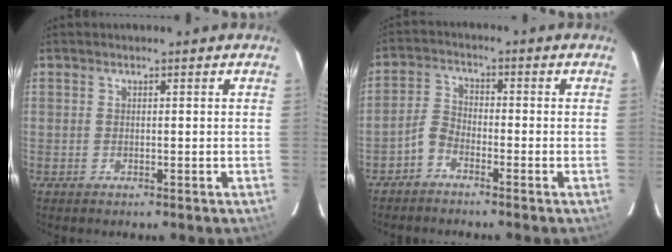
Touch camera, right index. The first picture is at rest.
{"total": 3.4, "force": [-2.5, 1.6, 1.5], "torque": [-0.043, 0.014, -0.055]}